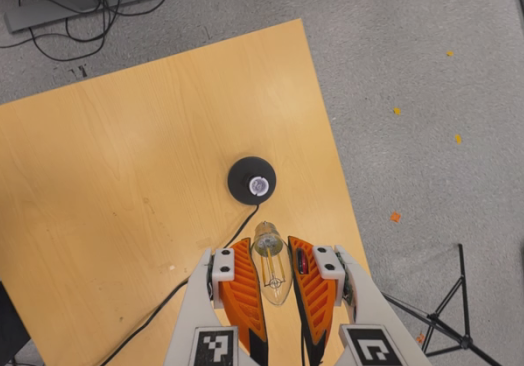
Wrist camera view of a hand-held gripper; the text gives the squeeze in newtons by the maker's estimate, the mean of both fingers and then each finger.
{"total": 19.4, "left": 21.9, "right": 16.8}